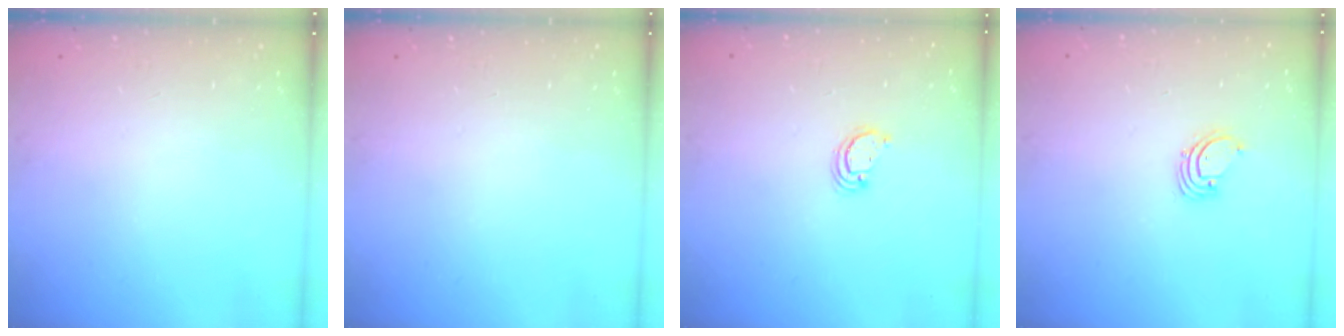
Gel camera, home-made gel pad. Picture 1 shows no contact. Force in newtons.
{"total": 0.0}
{"total": 2.6, "press": 2.6, "slide": 0.2}
{"total": 1.4, "press": 1.4, "slide": 0.1}